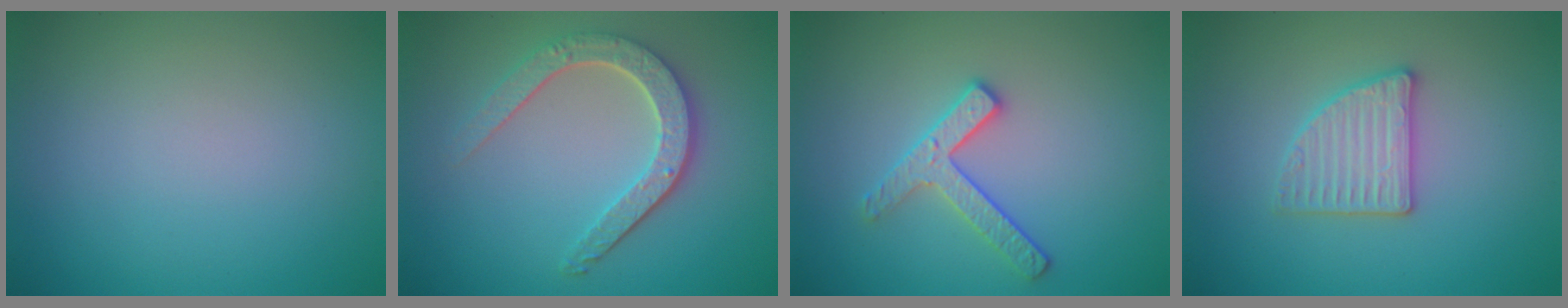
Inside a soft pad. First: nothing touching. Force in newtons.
{"total": 4.5, "press": 3.5, "slide": 2.7}
{"total": 2.6, "press": 2.5, "slide": 0.6}
{"total": 2.8, "press": 2.8, "slide": 0.4}